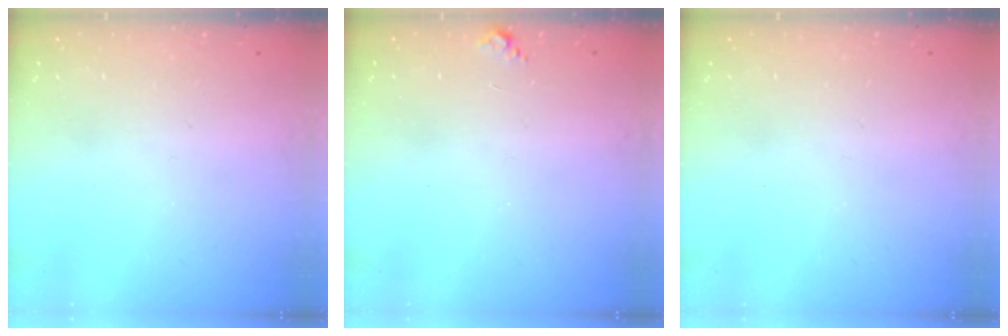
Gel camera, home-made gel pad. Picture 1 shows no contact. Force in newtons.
{"total": 5.4, "press": 5.4, "slide": 0.6}
{"total": 0.0}